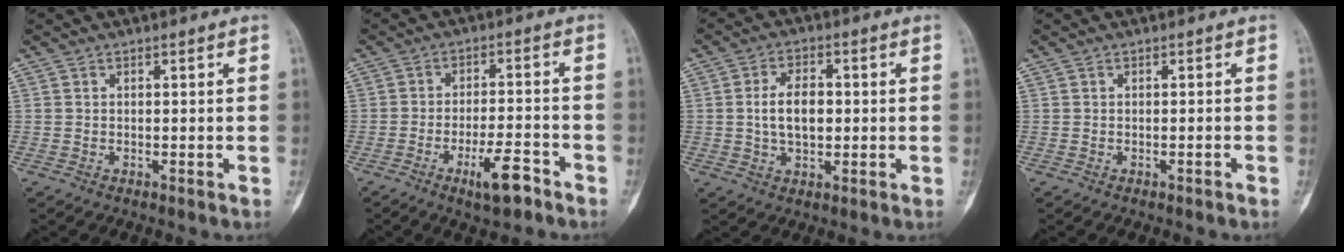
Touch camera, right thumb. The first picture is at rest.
{"total": 7.4, "force": [-4.4, 2.1, 5.6], "torque": [-0.092, 0.025, -0.069]}
{"total": 7.4, "force": [0.2, 4.5, 5.9], "torque": [-0.096, 0.010, 0.002]}
{"total": 0.7, "force": [-0.4, 0.0, 0.5], "torque": [-0.017, 0.006, -0.002]}